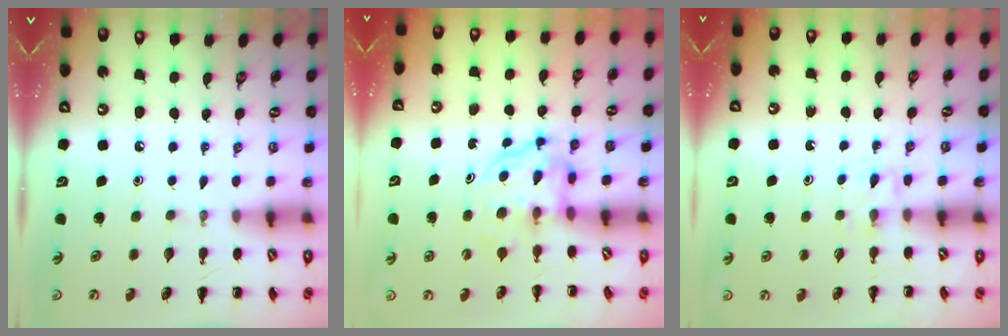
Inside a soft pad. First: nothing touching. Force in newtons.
{"total": 3.9, "press": 3.9, "slide": 0.2}
{"total": 3.4, "press": 3.2, "slide": 1.2}